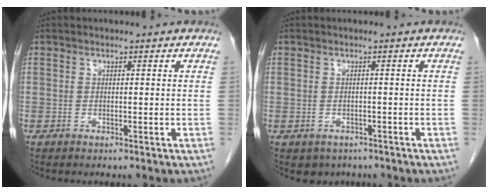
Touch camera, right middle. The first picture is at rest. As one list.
[{"total": 2.9, "force": [-2.1, 2.0, 0.5], "torque": [-0.005, 0.005, -0.023]}]